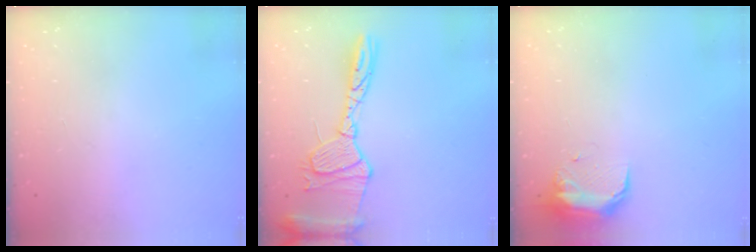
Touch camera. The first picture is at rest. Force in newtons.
{"total": 17.8, "press": 17.7, "slide": 1.5}
{"total": 9.3, "press": 9.1, "slide": 1.9}